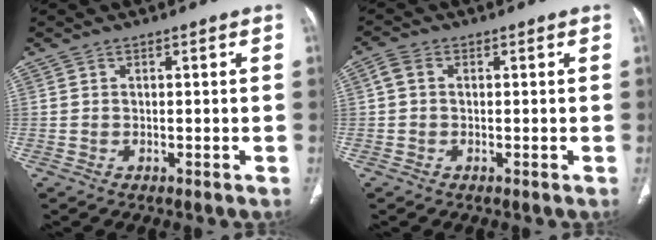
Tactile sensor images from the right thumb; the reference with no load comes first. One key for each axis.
{"total": 2.2, "fx": 0.4, "fy": 1.6, "fz": 1.5, "tx": -0.031, "ty": 0.006, "tz": 0.002}